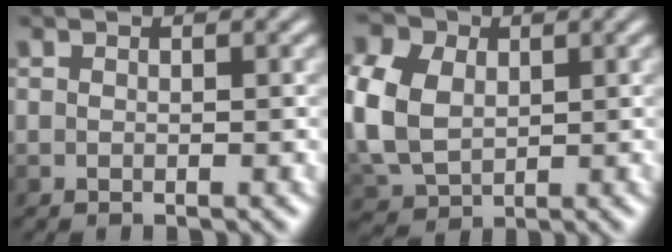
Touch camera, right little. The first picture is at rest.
{"total": 11.4, "force": [2.2, 8.5, 7.2], "torque": [-0.170, 0.028, 0.037]}